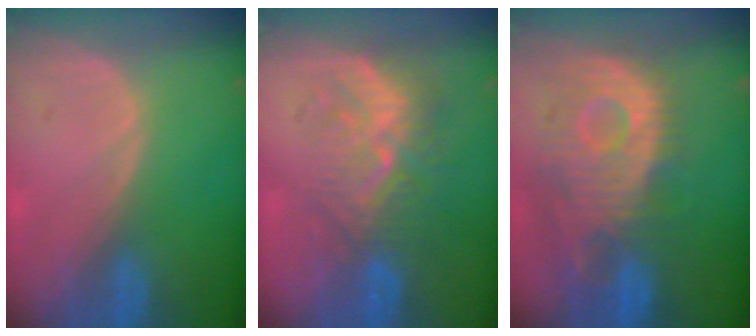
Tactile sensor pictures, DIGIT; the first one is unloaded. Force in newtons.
{"total": 8.7, "press": 8.2, "slide": 2.9}
{"total": 12.0, "press": 10.7, "slide": 5.5}